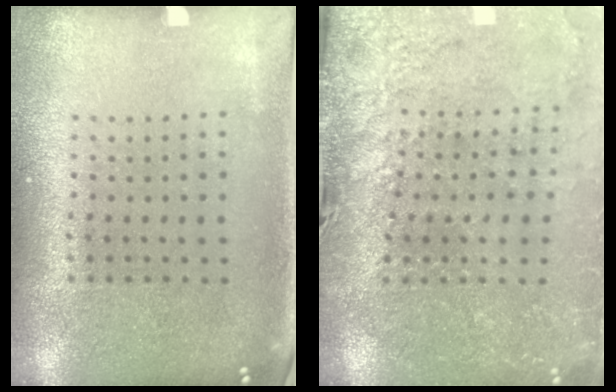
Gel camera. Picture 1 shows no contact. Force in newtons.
{"total": 3.2, "press": 3.1, "slide": 0.7}